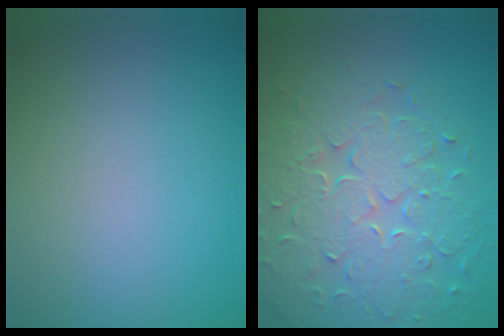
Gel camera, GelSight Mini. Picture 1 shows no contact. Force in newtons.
{"total": 8.1, "press": 5.9, "slide": 5.6}